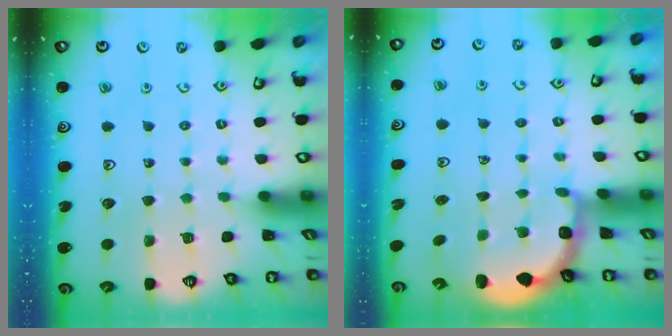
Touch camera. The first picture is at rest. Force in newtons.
{"total": 2.8, "press": 2.3, "slide": 1.7}